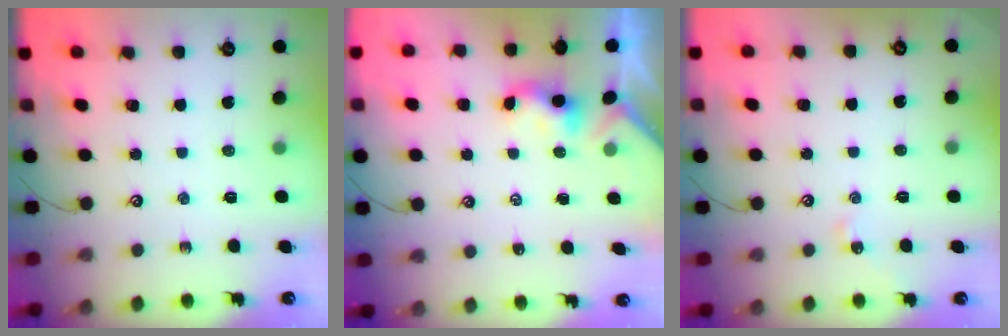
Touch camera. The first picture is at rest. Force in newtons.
{"total": 0.9, "press": 0.9, "slide": 0.3}
{"total": 2.4, "press": 2.4, "slide": 0.5}